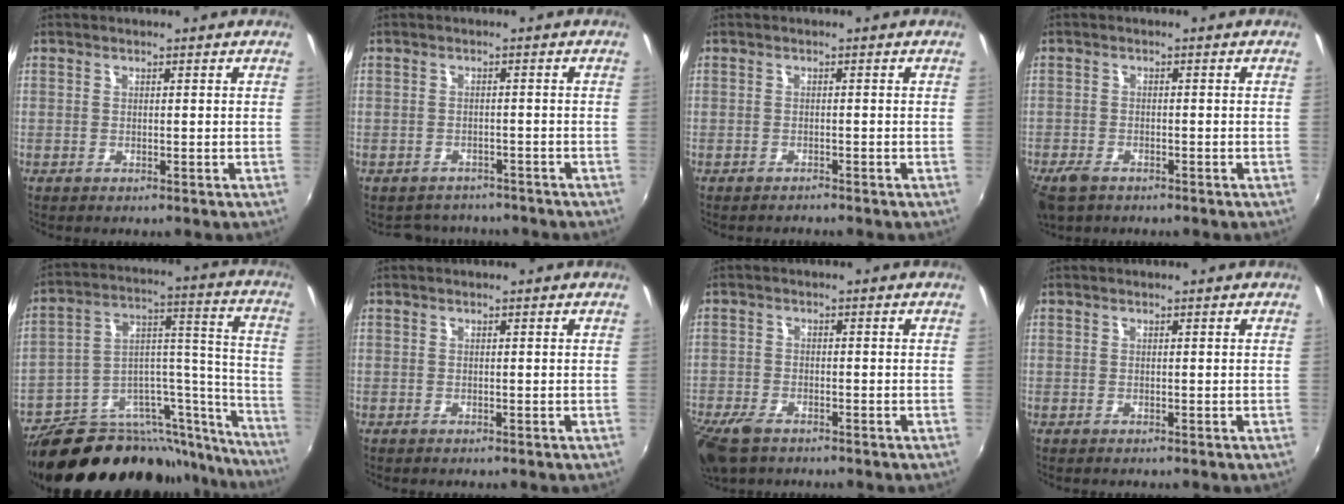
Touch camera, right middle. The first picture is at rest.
{"total": 6.1, "force": [-5.5, 2.6, 0.9], "torque": [-0.026, -0.003, -0.077]}
{"total": 1.2, "force": [-1.2, 0.2, 0.1], "torque": [-0.007, -0.005, -0.019]}
{"total": 4.7, "force": [-3.4, 2.4, 2.3], "torque": [-0.064, -0.015, -0.065]}
{"total": 31.8, "force": [-26.0, 10.8, 14.9], "torque": [-0.192, 0.036, -0.380]}
{"total": 0.0}
{"total": 7.8, "force": [-5.6, 3.4, 4.1], "torque": [-0.116, -0.028, -0.109]}
{"total": 0.0}